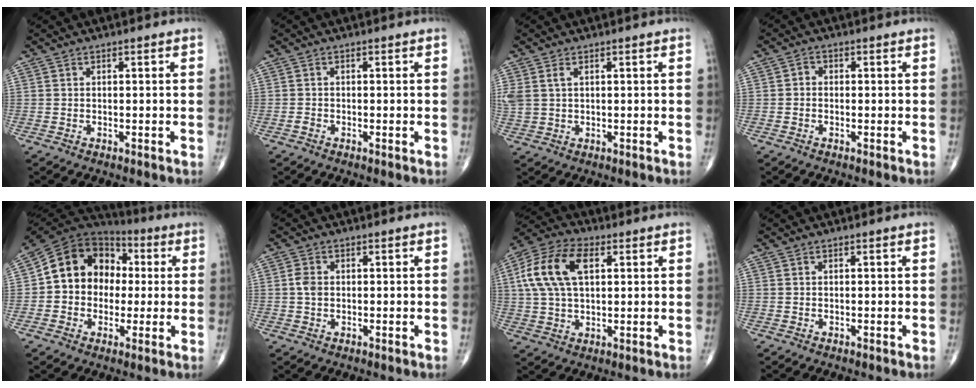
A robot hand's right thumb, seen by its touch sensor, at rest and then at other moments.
{"total": 0.7, "force": [-0.5, 0.3, 0.4], "torque": [-0.004, 0.000, -0.012]}
{"total": 4.3, "force": [1.4, 2.7, 3.1], "torque": [-0.083, 0.010, 0.035]}
{"total": 1.5, "force": [-0.3, 1.2, 0.7], "torque": [0.000, 0.005, -0.011]}
{"total": 15.6, "force": [1.0, 12.9, 8.6], "torque": [-0.111, 0.038, 0.012]}
{"total": 2.5, "force": [0.1, 1.9, 1.6], "torque": [-0.028, 0.002, 0.000]}
{"total": 13.8, "force": [3.5, 7.8, 10.8], "torque": [-0.219, 0.018, 0.063]}
{"total": 0.0}